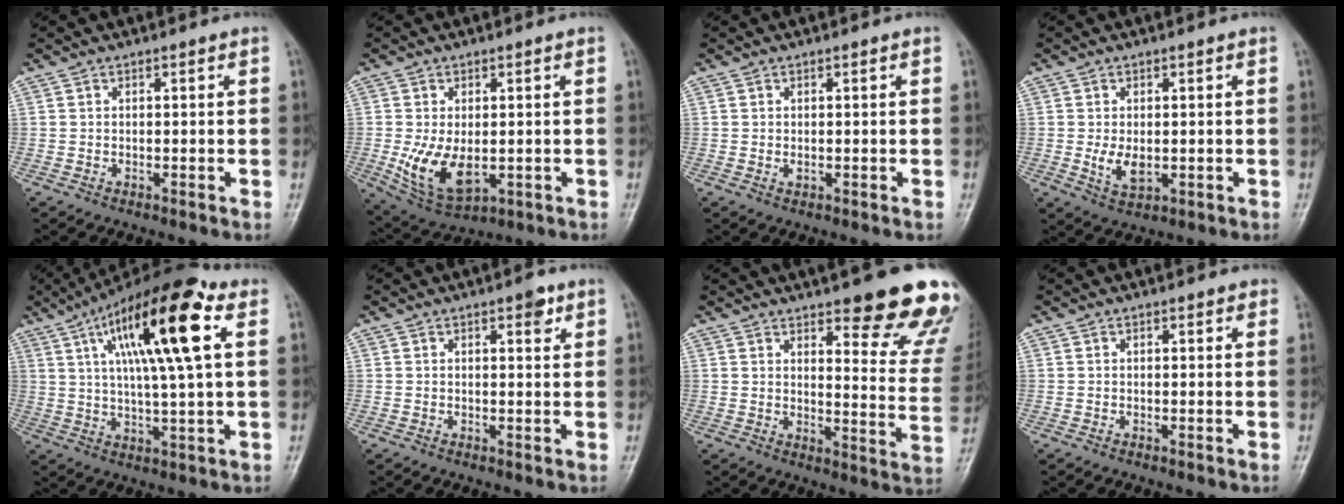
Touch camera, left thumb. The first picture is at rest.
{"total": 9.5, "force": [-1.1, 5.6, 7.6], "torque": [-0.138, -0.016, -0.004]}
{"total": 0.8, "force": [0.1, 0.5, 0.6], "torque": [-0.009, -0.001, 0.004]}
{"total": 4.3, "force": [-0.3, 2.6, 3.4], "torque": [-0.059, -0.010, 0.002]}
{"total": 18.7, "force": [6.3, 4.1, 17.1], "torque": [-0.291, 0.006, 0.097]}
{"total": 2.5, "force": [1.4, 1.0, 1.8], "torque": [-0.018, -0.005, 0.017]}
{"total": 19.0, "force": [13.8, 4.8, 12.2], "torque": [-0.112, -0.084, 0.163]}
{"total": 0.8, "force": [0.5, 0.4, 0.5], "torque": [-0.005, -0.002, 0.003]}